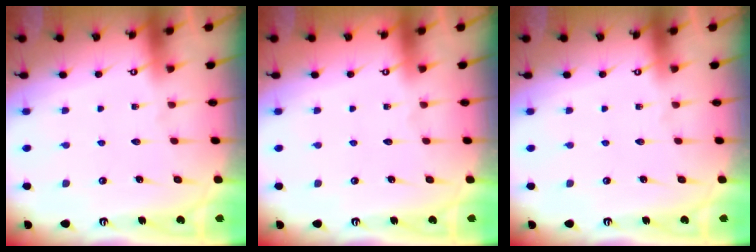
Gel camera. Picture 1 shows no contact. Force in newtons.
{"total": 0.0}
{"total": 0.0}